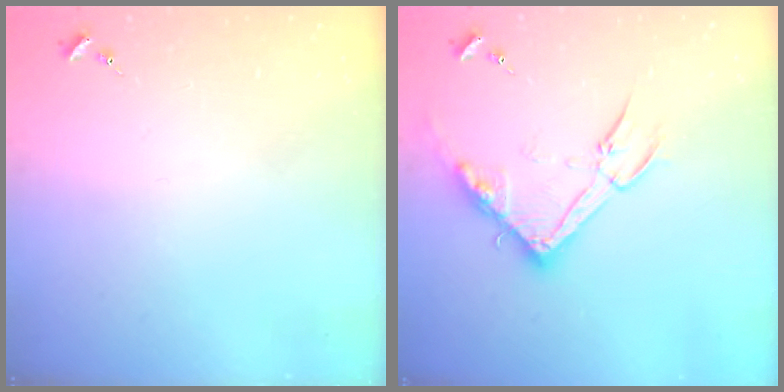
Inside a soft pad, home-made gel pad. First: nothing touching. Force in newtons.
{"total": 15.6, "press": 15.6, "slide": 0.6}